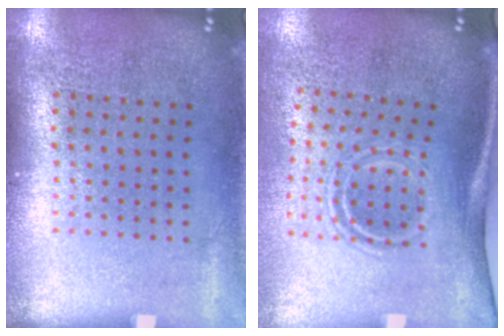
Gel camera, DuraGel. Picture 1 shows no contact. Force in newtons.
{"total": 1.9, "press": 1.1, "slide": 1.5}